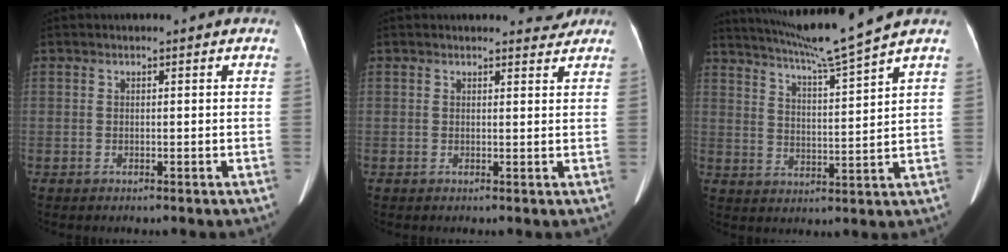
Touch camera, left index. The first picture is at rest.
{"total": 2.2, "force": [2.1, 0.4, 0.0], "torque": [-0.003, -0.005, 0.019]}
{"total": 11.0, "force": [9.5, -2.6, 4.8], "torque": [-0.086, -0.017, 0.160]}